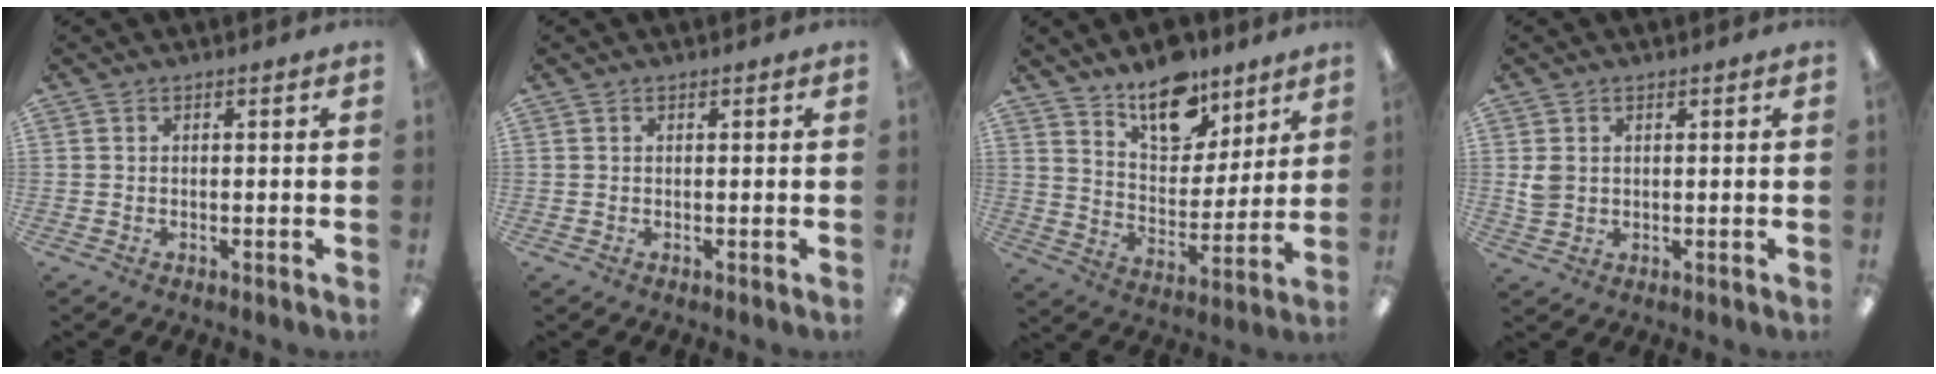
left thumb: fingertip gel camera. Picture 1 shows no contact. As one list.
[{"total": 0.0}, {"total": 14.0, "force": [10.5, 7.2, 5.8], "torque": [-0.077, -0.068, 0.189]}, {"total": 3.2, "force": [0.9, 2.6, 1.6], "torque": [-0.026, 0.000, 0.016]}]